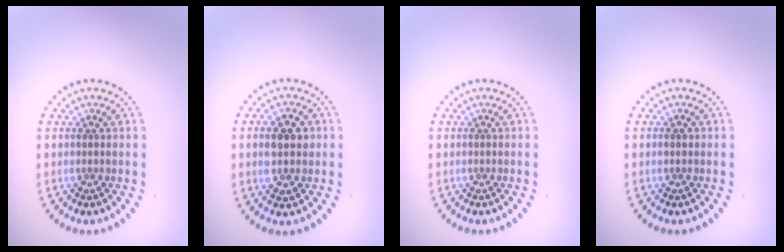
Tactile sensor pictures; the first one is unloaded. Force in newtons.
{"total": 3.8, "press": 3.8, "slide": 0.3}
{"total": 0.0}
{"total": 0.9, "press": 0.9, "slide": 0.1}